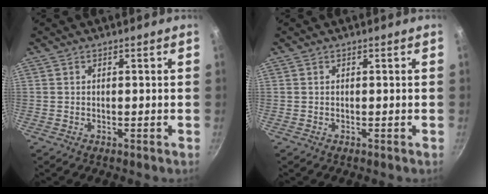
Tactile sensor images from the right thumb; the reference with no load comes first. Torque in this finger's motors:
{"motor_torque": [0.00, 0.00, -0.04, 0.02, 0.00]}